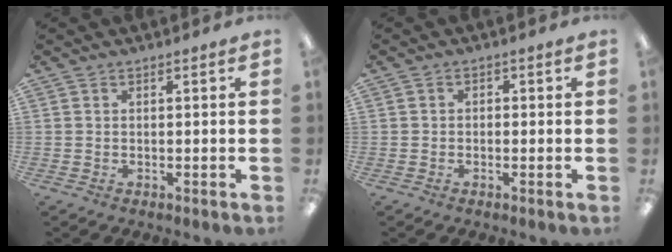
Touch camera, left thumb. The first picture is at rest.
{"total": 1.0, "force": [-0.7, 0.6, 0.3], "torque": [-0.004, 0.003, -0.014]}